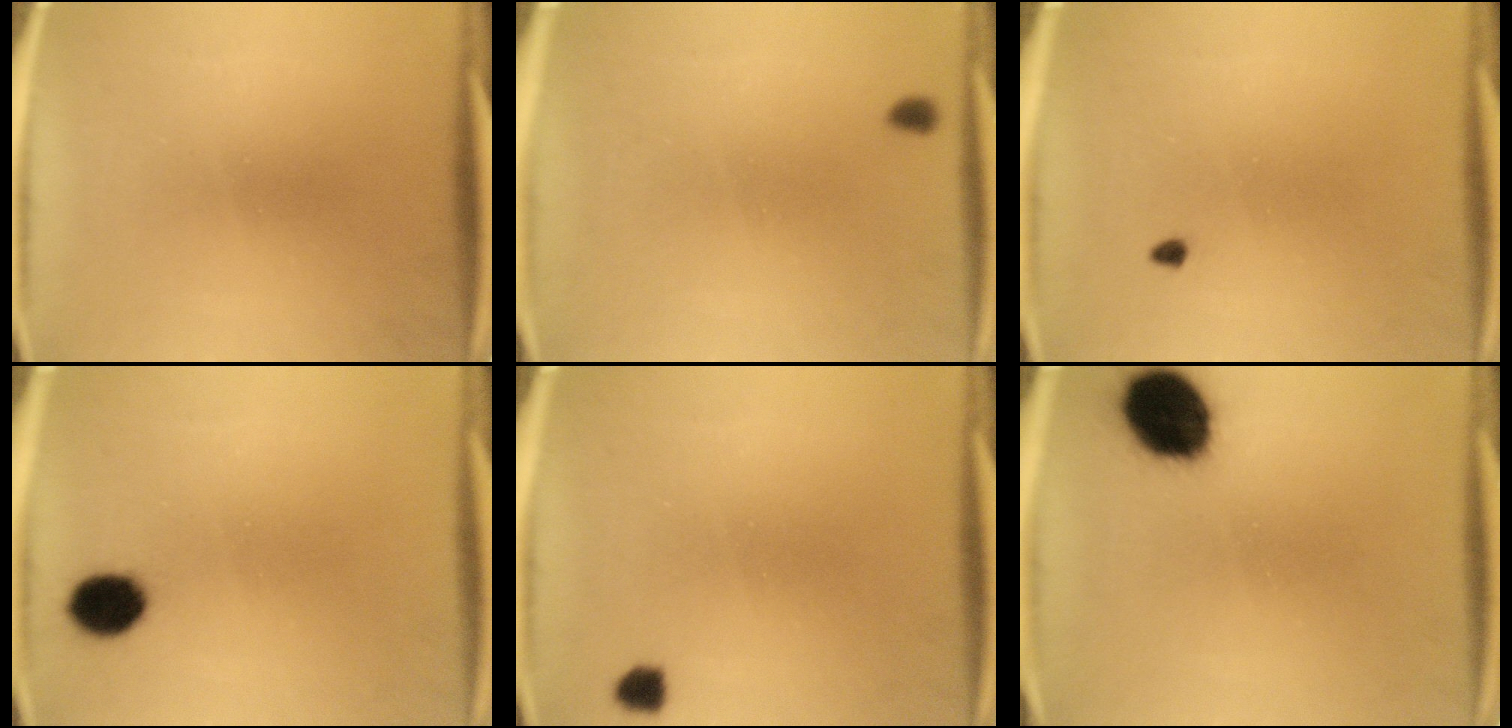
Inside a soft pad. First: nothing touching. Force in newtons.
{"total": 0.7}
{"total": 0.7}
{"total": 6.4}
{"total": 2.0}
{"total": 14.5}